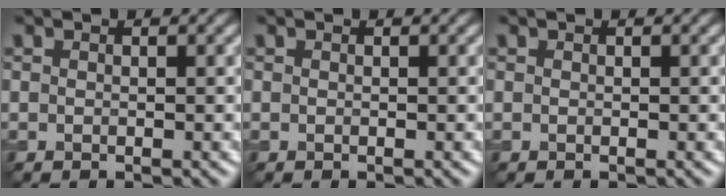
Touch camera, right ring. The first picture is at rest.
{"total": 0.0}
{"total": 0.0}